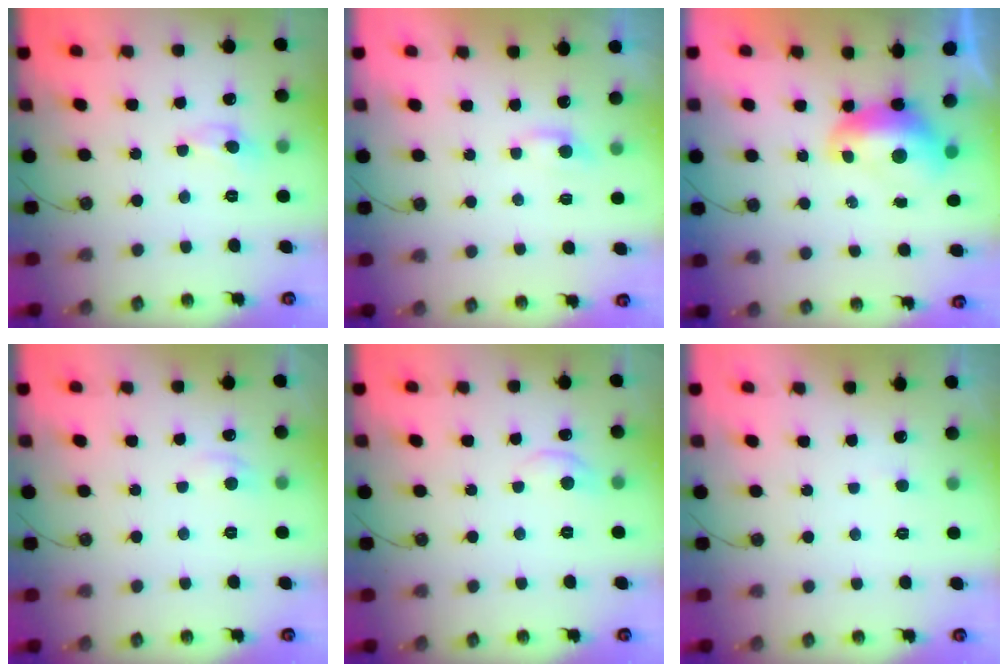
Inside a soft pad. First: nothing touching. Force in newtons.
{"total": 0.0}
{"total": 1.7, "press": 1.6, "slide": 0.6}
{"total": 1.0, "press": 0.6, "slide": 0.8}
{"total": 1.4, "press": 1.3, "slide": 0.7}
{"total": 2.4, "press": 2.4, "slide": 0.4}